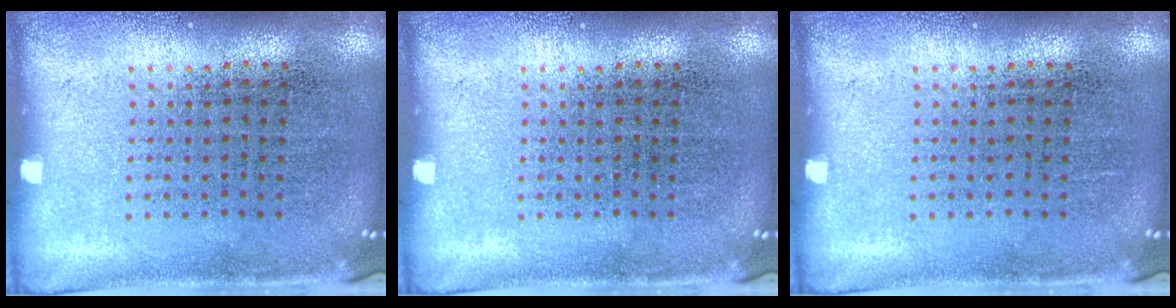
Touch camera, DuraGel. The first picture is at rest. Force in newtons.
{"total": 0.0}
{"total": 0.0}